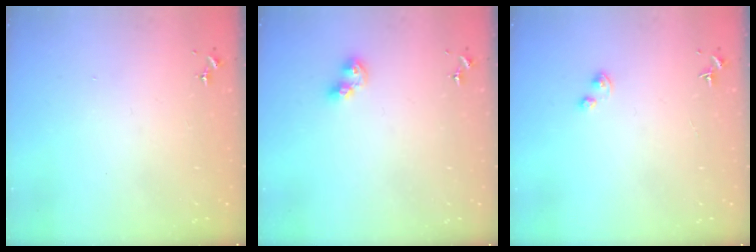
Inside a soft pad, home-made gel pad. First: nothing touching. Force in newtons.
{"total": 7.2, "press": 7.2, "slide": 0.9}
{"total": 1.5, "press": 1.5, "slide": 0.4}